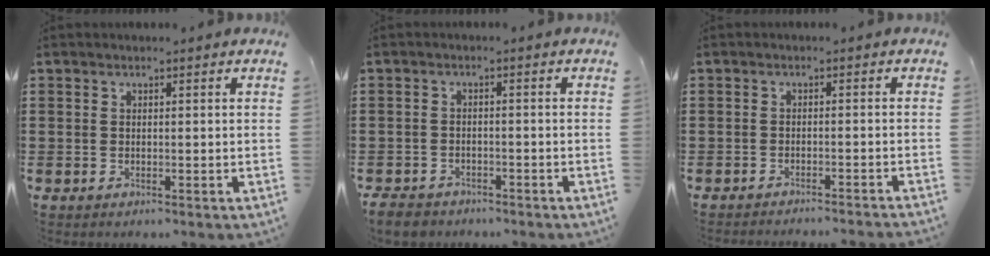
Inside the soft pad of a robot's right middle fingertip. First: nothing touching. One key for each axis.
{"total": 3.0, "fx": -2.8, "fy": 1.0, "fz": 0.4, "tx": -0.018, "ty": 0.001, "tz": -0.063}
{"total": 1.8, "fx": -1.8, "fy": -0.2, "fz": 0.1, "tx": -0.003, "ty": 0.004, "tz": -0.037}